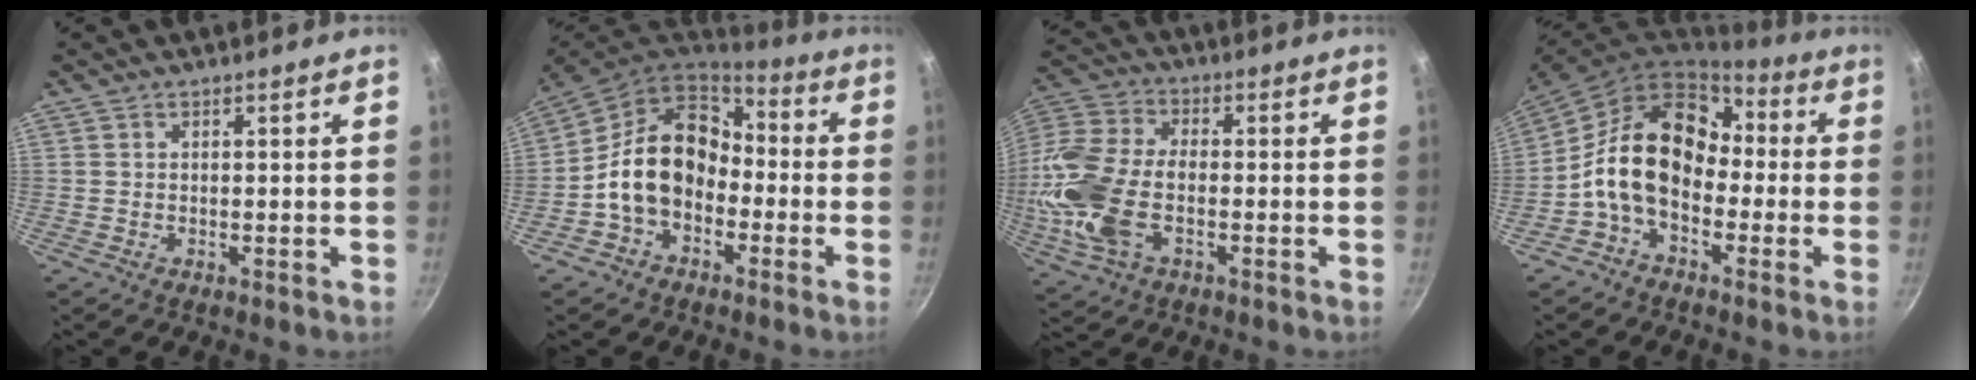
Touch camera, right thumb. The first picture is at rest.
{"total": 14.9, "force": [-2.7, 11.2, 9.4], "torque": [-0.133, 0.050, -0.063]}
{"total": 17.2, "force": [-3.2, 9.9, 13.6], "torque": [-0.289, 0.022, -0.073]}
{"total": 16.0, "force": [-1.9, 11.4, 11.1], "torque": [-0.170, 0.053, -0.053]}